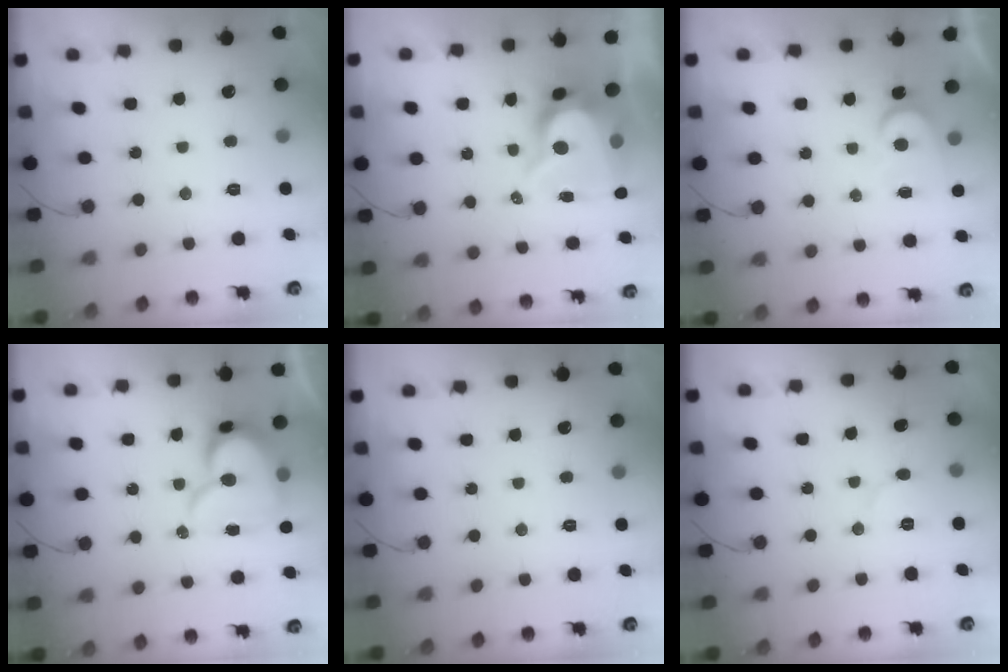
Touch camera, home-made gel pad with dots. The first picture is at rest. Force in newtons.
{"total": 10.8, "press": 10.8, "slide": 1.1}
{"total": 5.1, "press": 5.1, "slide": 0.5}
{"total": 14.2, "press": 14.1, "slide": 1.5}
{"total": 0.0}
{"total": 5.7, "press": 5.6, "slide": 0.6}